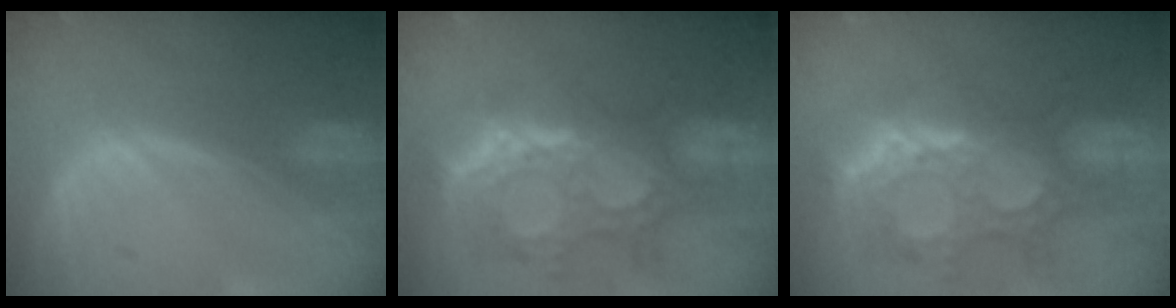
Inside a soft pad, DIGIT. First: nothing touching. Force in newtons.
{"total": 11.9, "press": 10.7, "slide": 5.3}
{"total": 12.5, "press": 10.9, "slide": 6.1}